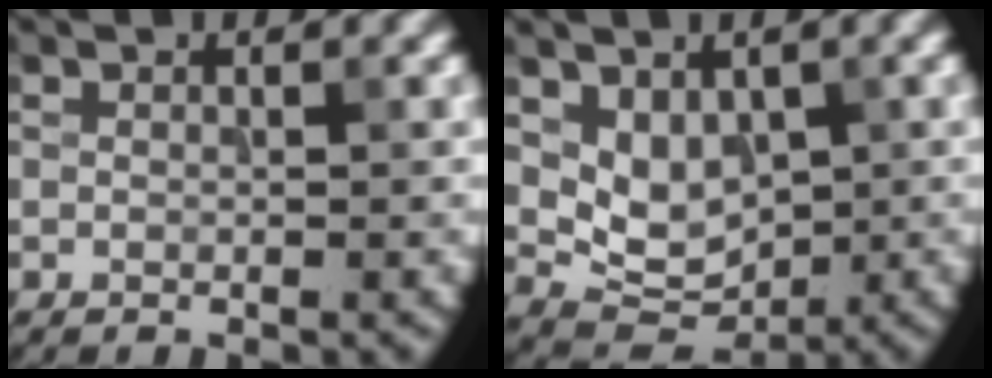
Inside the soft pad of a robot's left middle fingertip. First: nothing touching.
{"total": 4.2, "force": [1.2, 3.0, 2.6], "torque": [-0.049, -0.014, 0.029]}